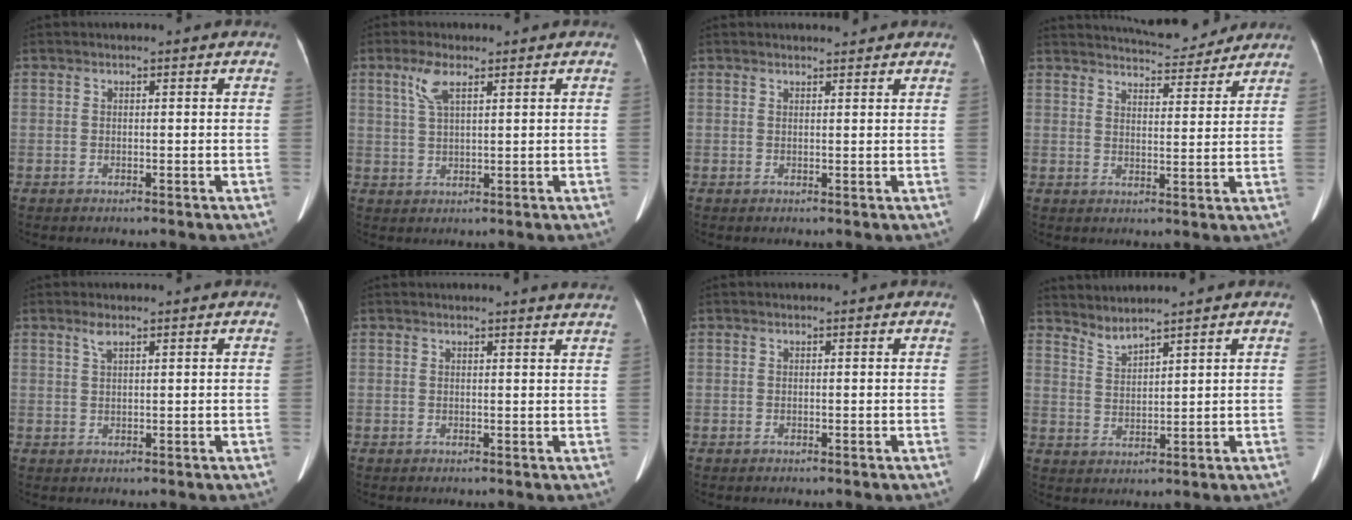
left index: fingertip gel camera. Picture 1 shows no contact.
{"total": 3.9, "force": [2.1, 0.8, 3.2], "torque": [-0.074, 0.007, 0.047]}
{"total": 2.3, "force": [2.2, 0.4, 0.4], "torque": [-0.010, 0.005, 0.029]}
{"total": 10.3, "force": [9.8, 1.6, 2.6], "torque": [-0.038, 0.005, 0.131]}
{"total": 1.4, "force": [1.0, 0.4, 1.0], "torque": [-0.022, 0.009, 0.024]}
{"total": 4.8, "force": [4.6, -0.4, 1.3], "torque": [-0.016, -0.008, 0.029]}
{"total": 0.0}
{"total": 3.1, "force": [3.1, -0.4, 0.4], "torque": [-0.015, -0.003, 0.068]}